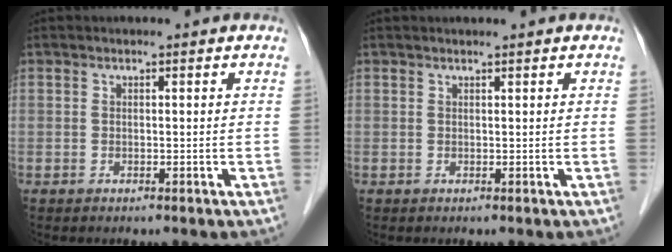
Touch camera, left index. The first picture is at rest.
{"total": 1.1, "force": [1.0, -0.1, 0.4], "torque": [-0.005, 0.008, 0.020]}